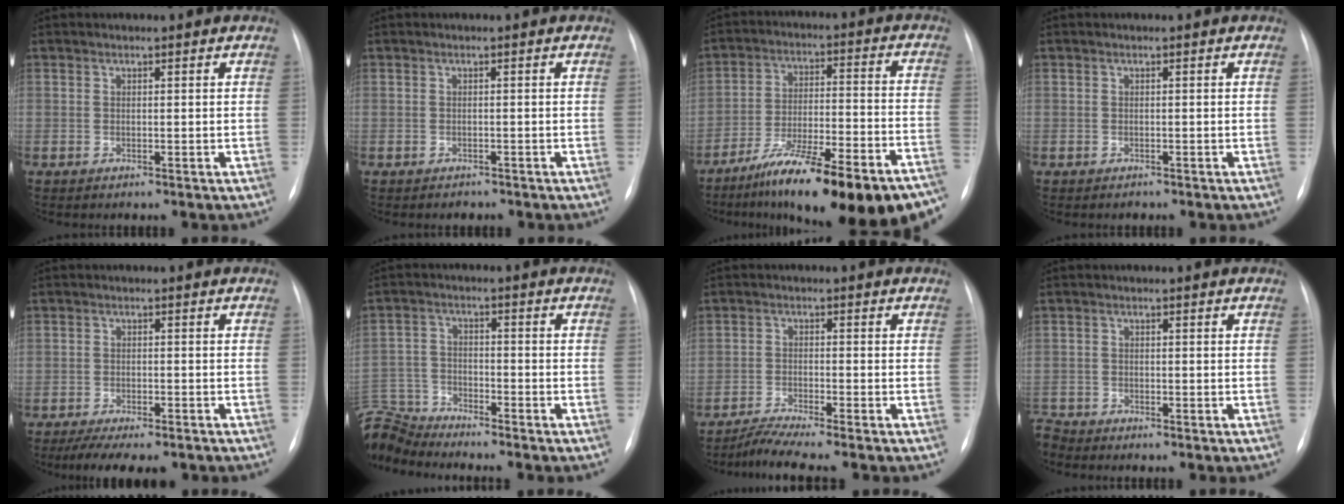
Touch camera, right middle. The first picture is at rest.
{"total": 1.1, "force": [-0.9, 0.6, 0.0], "torque": [-0.002, 0.000, -0.012]}
{"total": 24.6, "force": [-18.8, 3.7, 15.4], "torque": [-0.177, 0.008, -0.283]}
{"total": 0.5, "force": [-0.5, 0.3, 0.0], "torque": [-0.002, 0.000, -0.008]}
{"total": 8.8, "force": [-6.9, 3.0, 4.6], "torque": [-0.058, -0.005, -0.098]}
{"total": 9.3, "force": [-9.3, 0.5, 0.5], "torque": [-0.025, 0.014, -0.185]}
{"total": 4.9, "force": [-4.3, -1.1, 2.1], "torque": [-0.043, -0.019, -0.081]}
{"total": 2.1, "force": [-2.1, 0.4, -0.1], "torque": [0.003, -0.007, -0.038]}